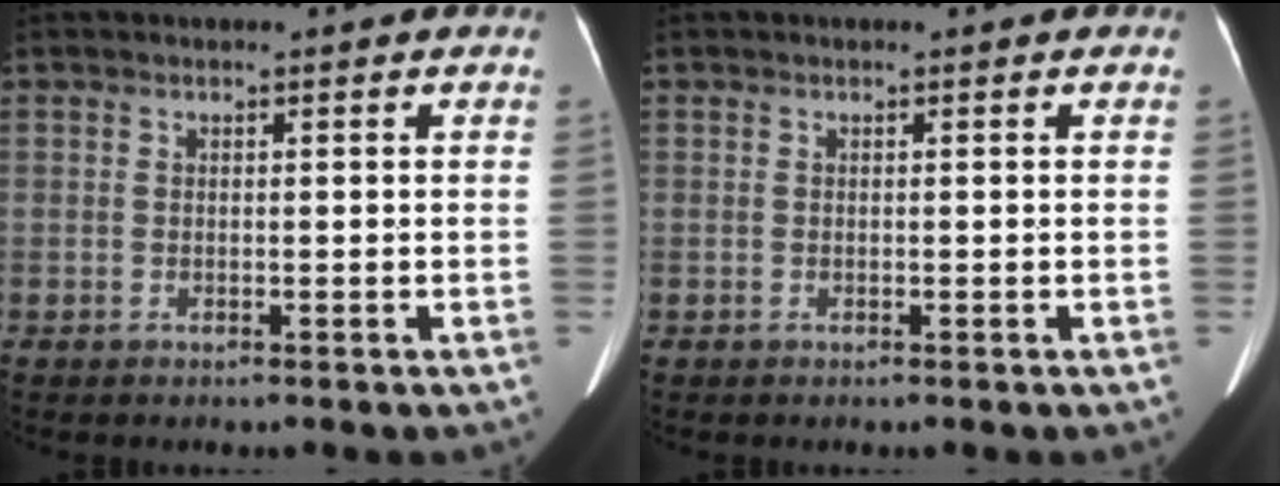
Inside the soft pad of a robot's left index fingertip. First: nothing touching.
{"total": 0.0}